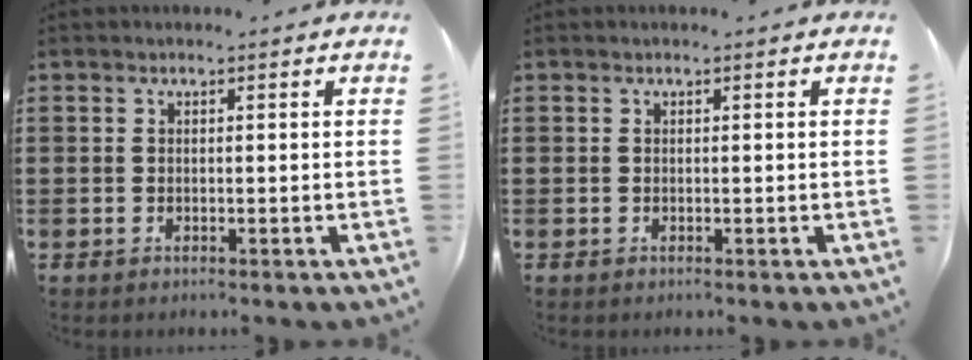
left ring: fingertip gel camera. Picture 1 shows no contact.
{"total": 0.0}